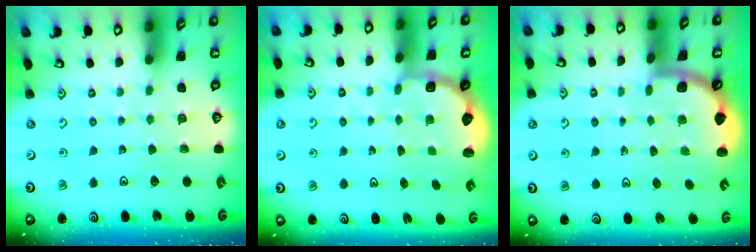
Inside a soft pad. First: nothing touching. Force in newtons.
{"total": 2.7, "press": 2.3, "slide": 1.5}
{"total": 1.7, "press": 1.6, "slide": 0.1}